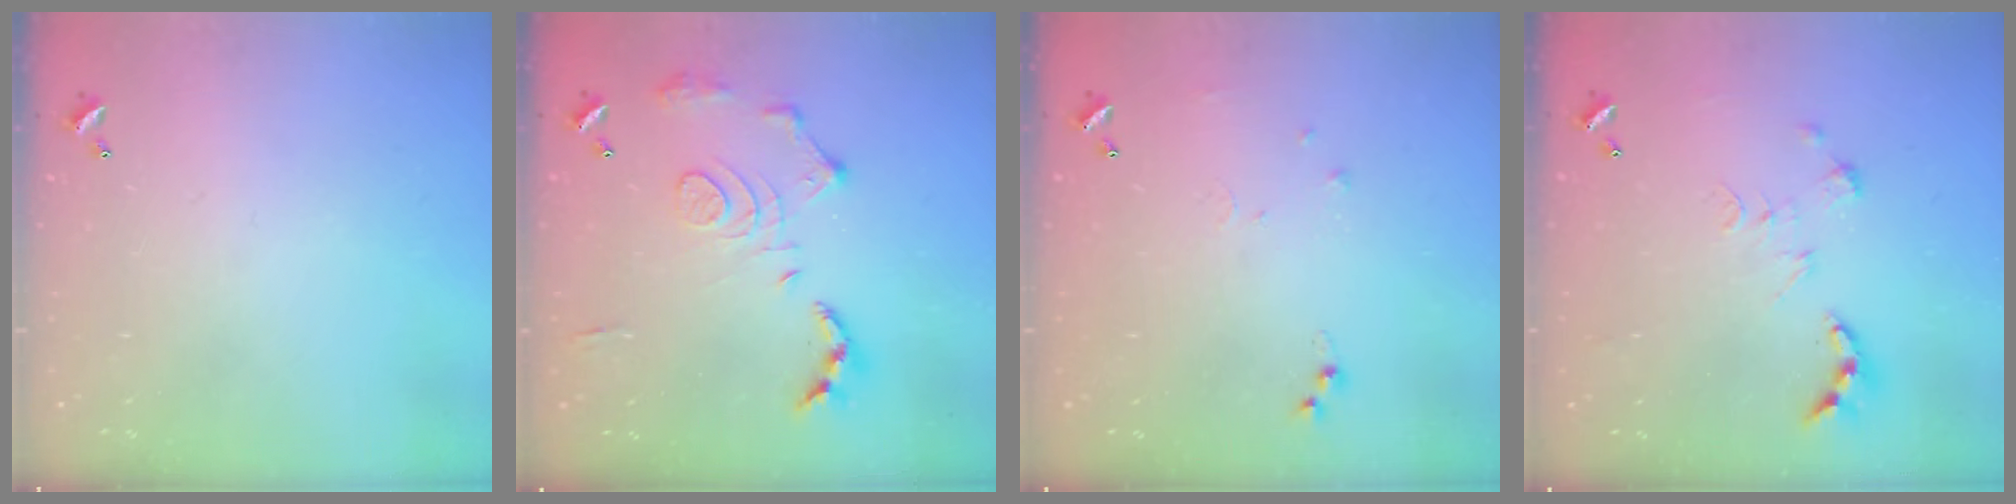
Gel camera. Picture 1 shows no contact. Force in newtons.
{"total": 14.2, "press": 14.1, "slide": 1.2}
{"total": 5.1, "press": 5.1, "slide": 0.6}
{"total": 0.0}